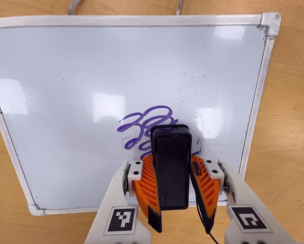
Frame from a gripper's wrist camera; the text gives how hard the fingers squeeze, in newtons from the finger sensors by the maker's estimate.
{"total": 10.8, "left": 11.1, "right": 10.5}